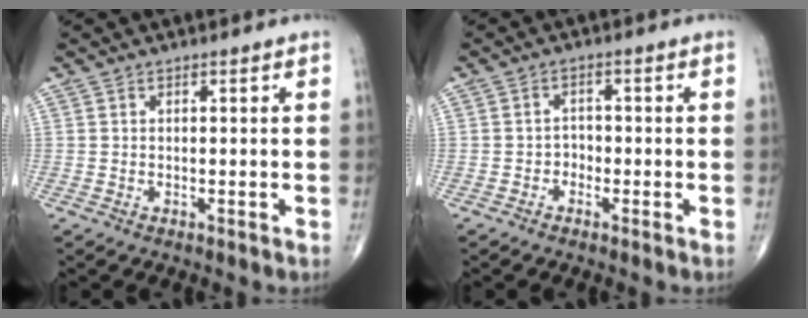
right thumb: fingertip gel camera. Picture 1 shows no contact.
{"total": 1.9, "force": [-1.0, 1.6, 0.5], "torque": [0.007, 0.011, -0.024]}